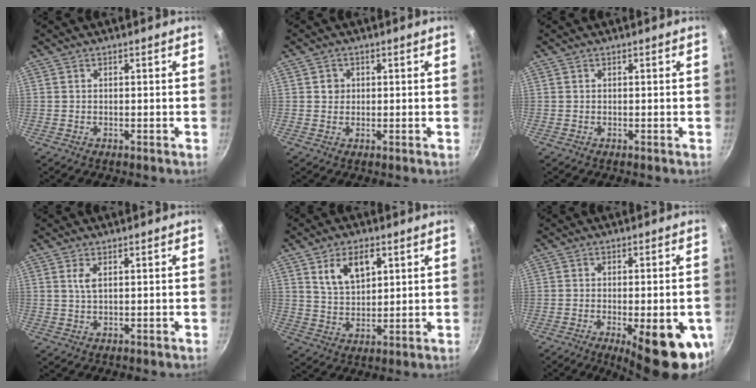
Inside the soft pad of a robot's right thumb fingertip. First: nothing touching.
{"total": 1.9, "force": [0.3, 1.8, 0.5], "torque": [0.000, 0.002, 0.003]}
{"total": 0.0}
{"total": 3.1, "force": [1.1, 1.5, 2.5], "torque": [-0.048, -0.004, 0.022]}
{"total": 8.6, "force": [3.8, 5.0, 5.9], "torque": [-0.086, -0.016, 0.075]}
{"total": 15.9, "force": [-5.5, 5.1, 14.0], "torque": [-0.153, 0.005, -0.067]}